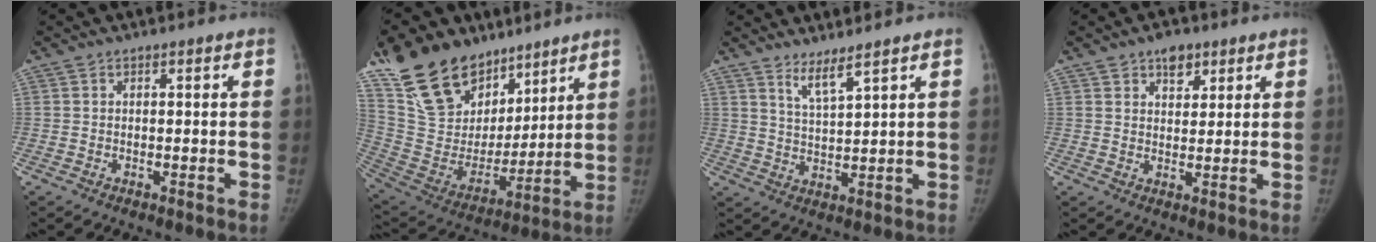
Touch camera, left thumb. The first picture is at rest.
{"total": 23.5, "force": [16.2, 13.9, 9.9], "torque": [-0.152, -0.055, 0.302]}
{"total": 4.2, "force": [3.3, 0.2, 2.6], "torque": [-0.049, -0.037, 0.067]}
{"total": 4.6, "force": [2.9, 2.8, 2.3], "torque": [-0.011, -0.014, 0.043]}